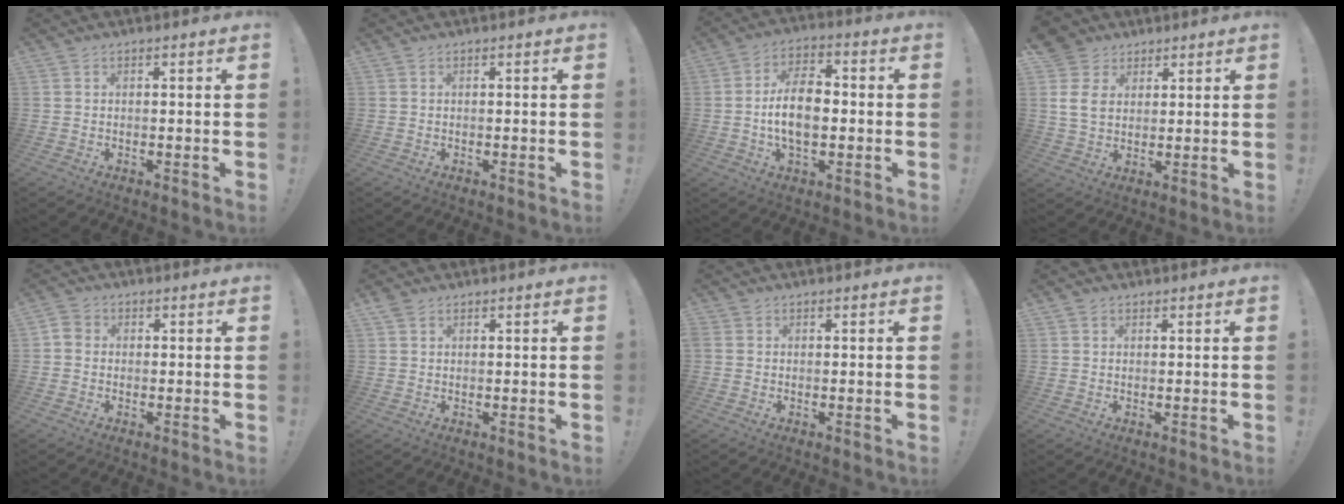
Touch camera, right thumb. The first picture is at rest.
{"total": 0.0}
{"total": 11.9, "force": [-1.6, 6.9, 9.6], "torque": [-0.177, 0.006, -0.032]}
{"total": 9.3, "force": [3.5, 7.5, 4.2], "torque": [-0.080, -0.011, 0.073]}
{"total": 3.1, "force": [-0.3, 2.7, 1.6], "torque": [-0.027, 0.012, -0.003]}
{"total": 1.9, "force": [1.4, 1.1, 0.7], "torque": [-0.007, -0.002, 0.026]}
{"total": 1.0, "force": [0.2, 0.9, 0.4], "torque": [-0.008, 0.003, 0.005]}
{"total": 1.2, "force": [0.7, 0.9, 0.2], "torque": [-0.001, 0.001, 0.014]}